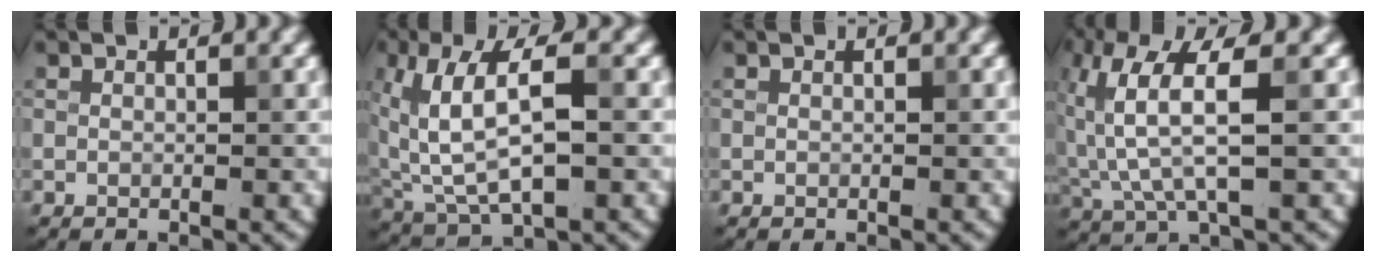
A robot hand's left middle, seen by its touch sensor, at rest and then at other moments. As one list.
[{"total": 7.5, "force": [1.4, 3.6, 6.5], "torque": [-0.137, 0.004, 0.026]}, {"total": 0.0}, {"total": 5.6, "force": [0.9, 1.5, 5.3], "torque": [-0.124, 0.004, 0.021]}]